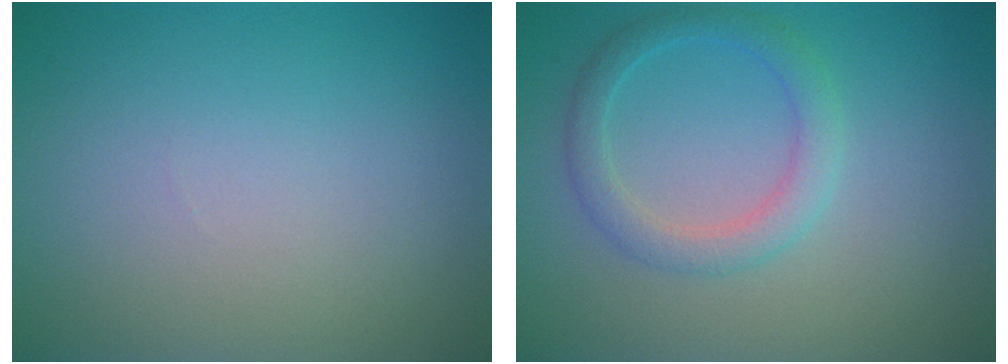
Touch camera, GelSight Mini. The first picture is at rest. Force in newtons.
{"total": 2.7, "press": 2.7, "slide": 0.1}